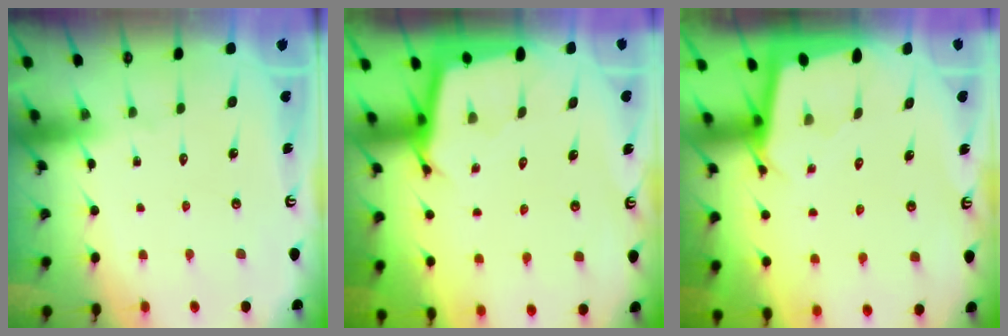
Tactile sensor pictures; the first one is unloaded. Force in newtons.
{"total": 2.5, "press": 2.5, "slide": 0.1}
{"total": 2.3, "press": 2.3, "slide": 0.1}